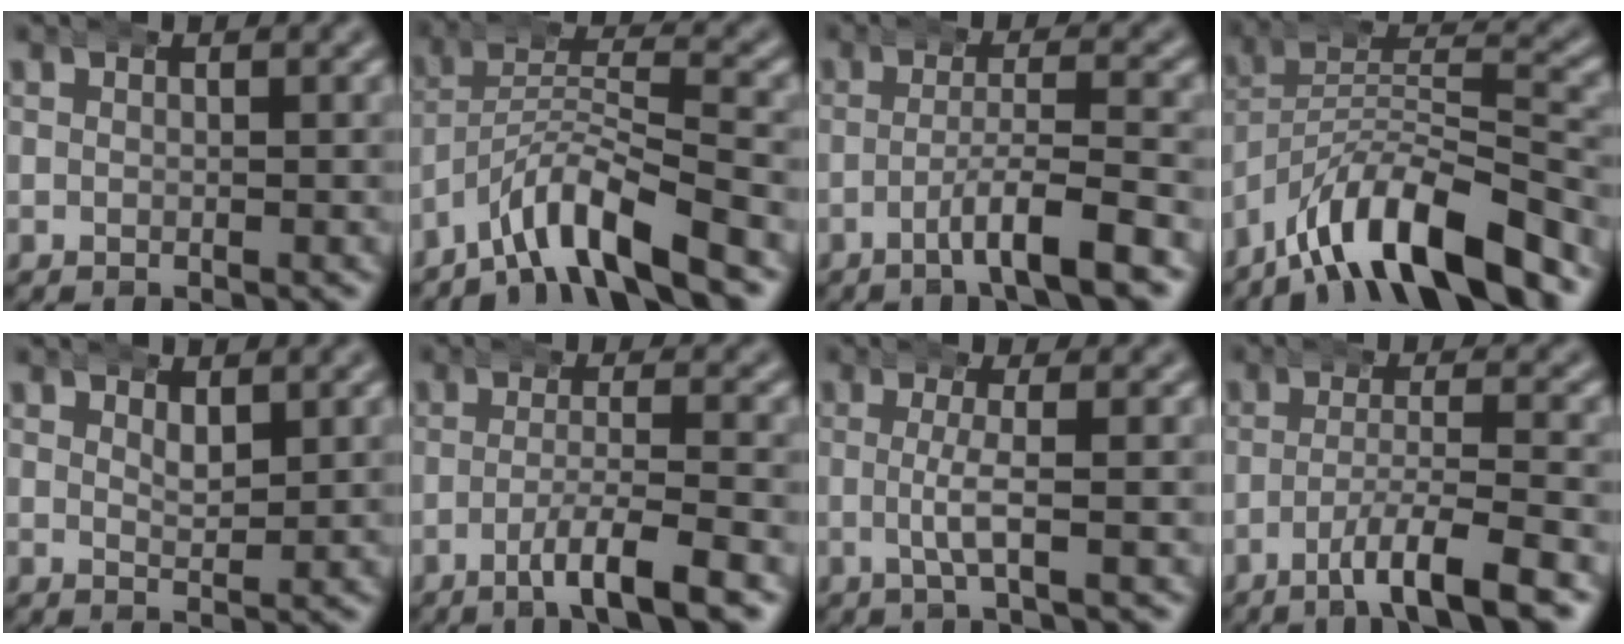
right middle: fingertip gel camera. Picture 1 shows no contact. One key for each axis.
{"total": 6.6, "fx": -4.4, "fy": 2.5, "fz": 4.3, "tx": -0.074, "ty": -0.007, "tz": -0.075}
{"total": 4.2, "fx": -2.7, "fy": 0.2, "fz": 3.2, "tx": -0.057, "ty": -0.002, "tz": -0.046}
{"total": 10.1, "fx": -5.6, "fy": 5.0, "fz": 6.7, "tx": -0.111, "ty": -0.023, "tz": -0.087}
{"total": 1.6, "fx": 1.2, "fy": 0.5, "fz": 0.9, "tx": -0.016, "ty": -0.010, "tz": 0.025}
{"total": 4.7, "fx": -2.9, "fy": 0.3, "fz": 3.6, "tx": -0.068, "ty": -0.006, "tz": -0.045}
{"total": 2.2, "fx": -0.3, "fy": -0.3, "fz": 2.2, "tx": -0.042, "ty": 0.001, "tz": -0.006}
{"total": 5.2, "fx": -3.4, "fy": 0.4, "fz": 3.9, "tx": -0.072, "ty": -0.008, "tz": -0.053}